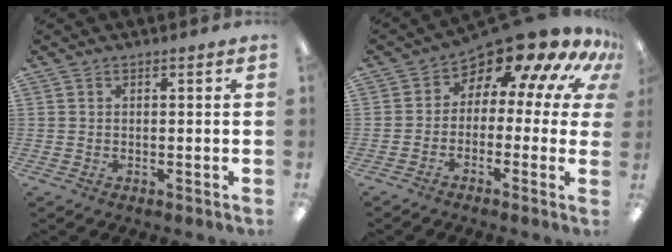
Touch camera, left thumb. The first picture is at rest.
{"total": 11.7, "force": [7.7, 4.4, 7.7], "torque": [-0.113, -0.072, 0.122]}